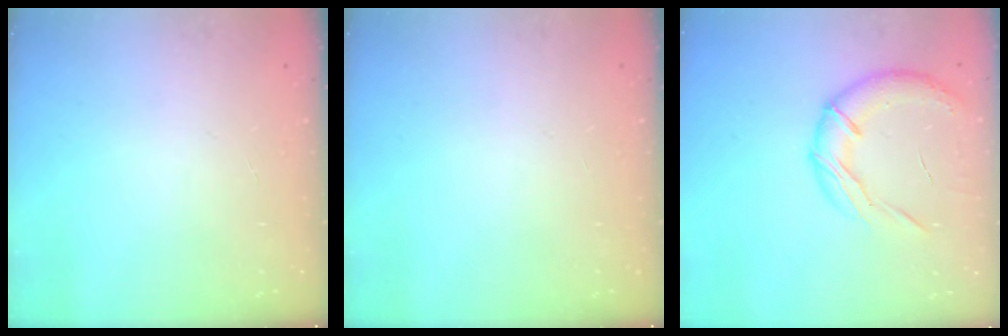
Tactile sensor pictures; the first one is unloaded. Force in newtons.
{"total": 0.0}
{"total": 14.9, "press": 14.7, "slide": 2.3}